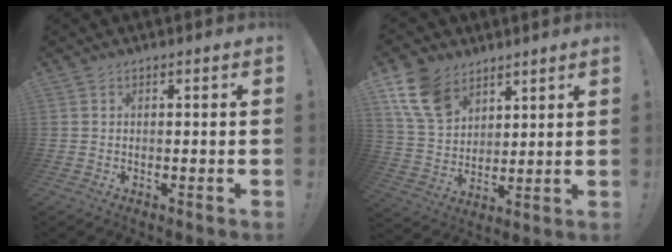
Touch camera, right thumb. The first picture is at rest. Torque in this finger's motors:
{"motor_torque": [1.12, 1.16, 0.27, 0.25, 0.08]}